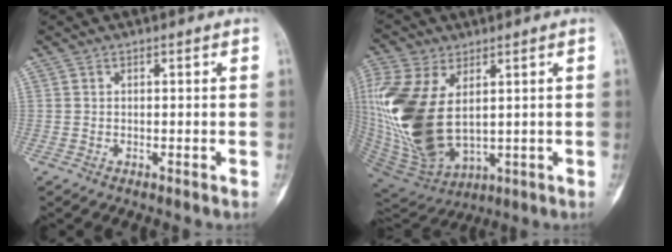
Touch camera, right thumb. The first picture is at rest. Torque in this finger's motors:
{"motor_torque": [-0.93, 2.60, 1.51, 1.26, 0.97]}